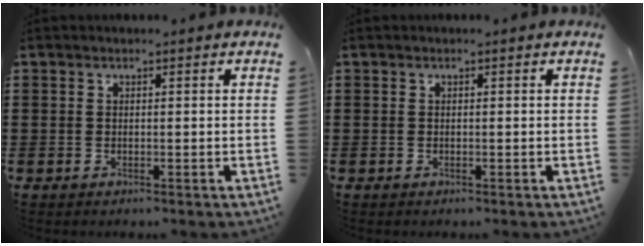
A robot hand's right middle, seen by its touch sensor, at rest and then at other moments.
{"total": 0.0}